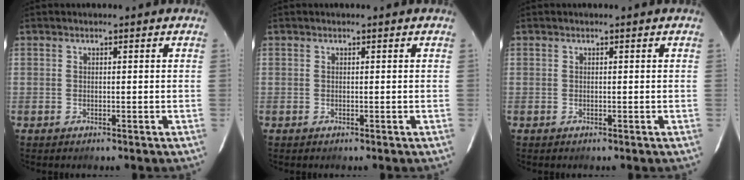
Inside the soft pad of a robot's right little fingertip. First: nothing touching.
{"total": 0.0}
{"total": 0.0}